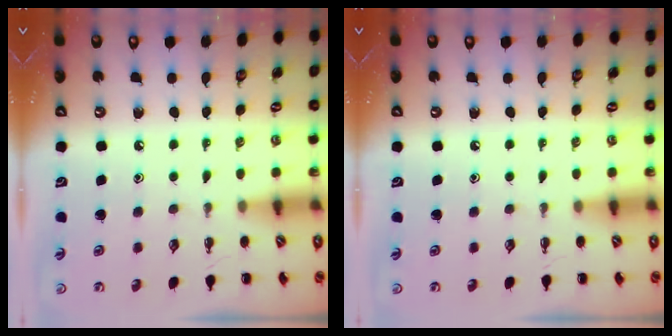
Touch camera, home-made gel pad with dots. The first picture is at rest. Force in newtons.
{"total": 0.0}